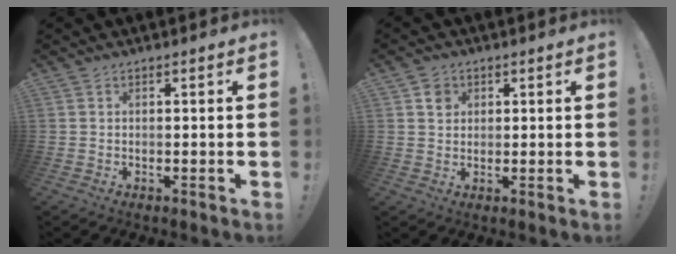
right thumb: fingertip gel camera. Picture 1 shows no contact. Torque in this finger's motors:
{"motor_torque": [0.00, 0.11, 0.14, 0.33, 0.04]}